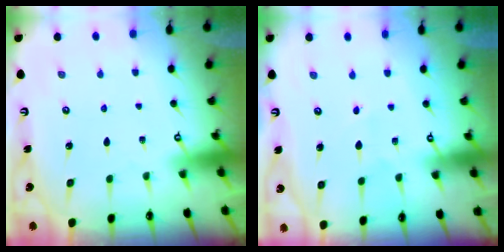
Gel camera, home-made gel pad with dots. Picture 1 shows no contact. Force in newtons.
{"total": 4.4, "press": 4.3, "slide": 0.6}